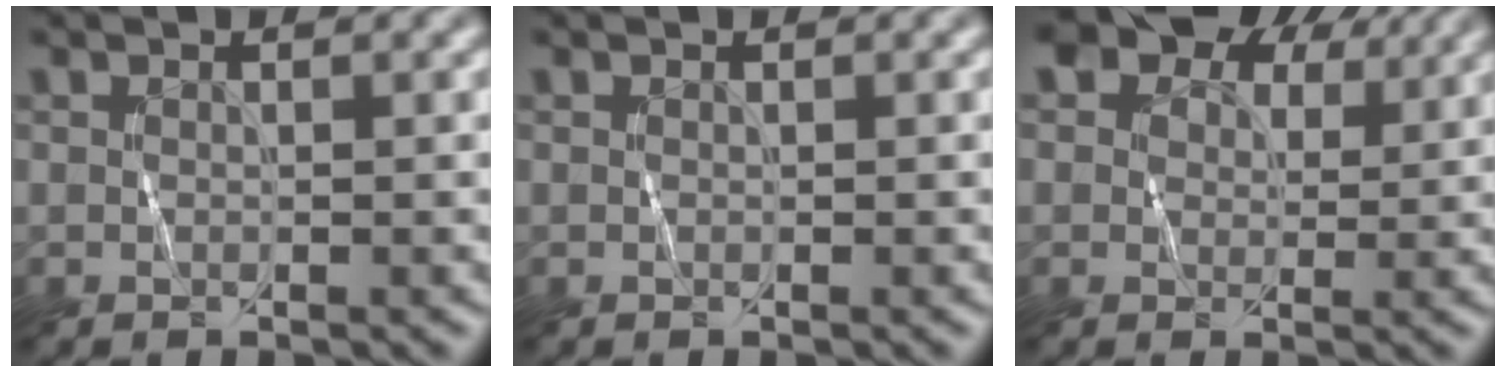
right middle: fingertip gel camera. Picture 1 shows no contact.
{"total": 0.0}
{"total": 11.2, "force": [7.3, 6.5, 5.6], "torque": [-0.089, 0.024, 0.100]}